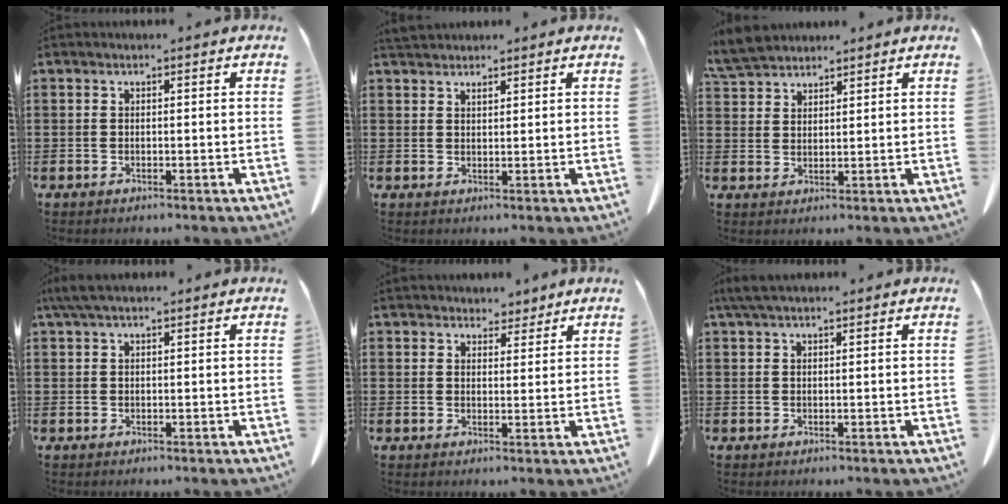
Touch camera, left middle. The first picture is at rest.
{"total": 2.0, "force": [1.8, 0.6, 0.4], "torque": [-0.013, 0.002, 0.036]}
{"total": 5.1, "force": [4.6, 1.4, 1.5], "torque": [-0.046, -0.004, 0.089]}
{"total": 2.7, "force": [1.6, 0.7, 2.1], "torque": [-0.044, 0.005, 0.029]}
{"total": 3.8, "force": [3.6, 1.3, 0.4], "torque": [-0.010, -0.008, 0.067]}
{"total": 2.7, "force": [1.8, 0.6, 1.9], "torque": [-0.042, 0.005, 0.034]}